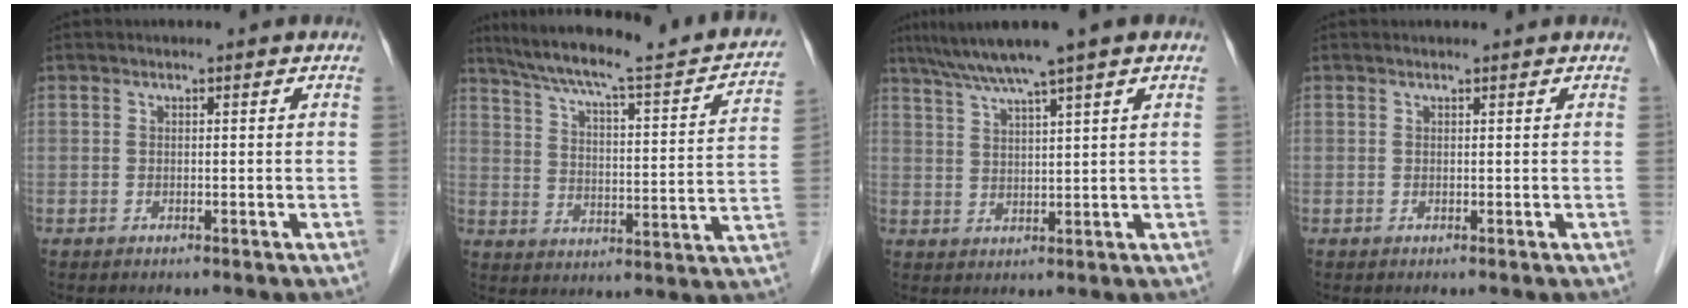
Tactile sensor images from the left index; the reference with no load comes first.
{"total": 23.9, "force": [20.6, 2.6, 12.0], "torque": [-0.185, -0.008, 0.271]}
{"total": 7.4, "force": [5.5, -1.4, 4.8], "torque": [-0.085, 0.019, 0.096]}
{"total": 1.0, "force": [1.0, 0.1, 0.1], "torque": [-0.009, 0.013, 0.013]}